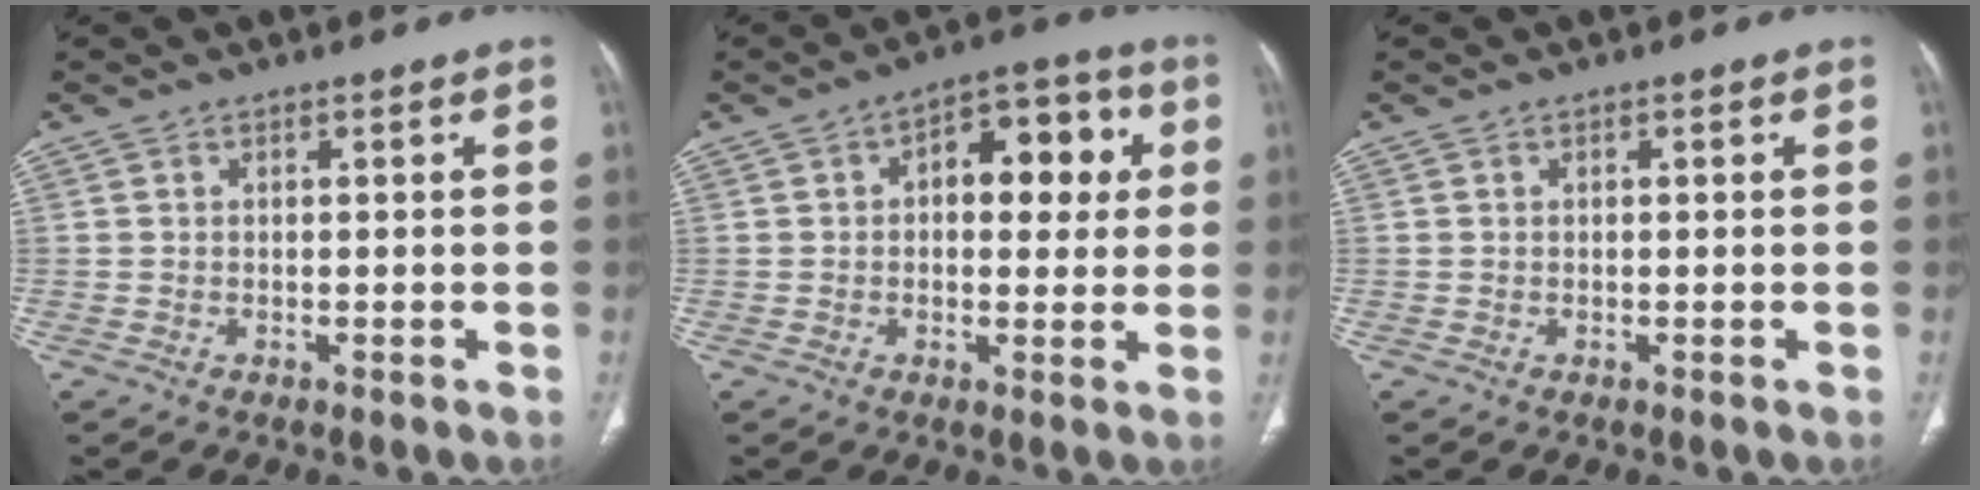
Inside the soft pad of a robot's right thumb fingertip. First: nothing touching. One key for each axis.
{"total": 12.1, "fx": 2.6, "fy": 6.8, "fz": 9.6, "tx": -0.082, "ty": 0.021, "tz": 0.031}
{"total": 0.0}